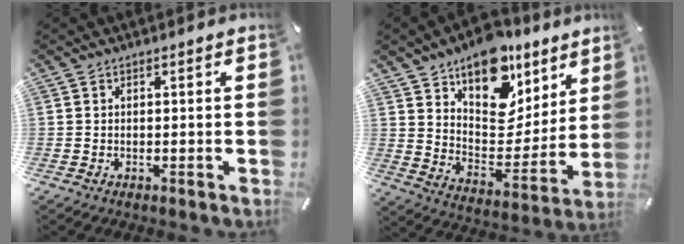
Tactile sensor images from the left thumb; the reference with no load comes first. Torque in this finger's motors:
{"motor_torque": [2.51, 2.50, 1.77, -1.00, 0.15]}